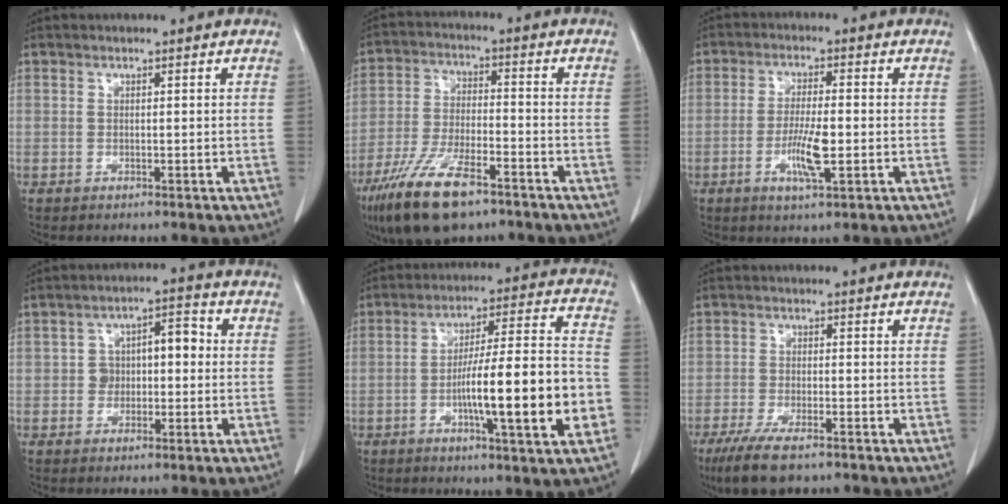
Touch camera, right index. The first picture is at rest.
{"total": 13.4, "force": [-8.9, 3.9, 9.3], "torque": [-0.184, -0.020, -0.160]}
{"total": 6.3, "force": [-1.7, 0.7, 6.1], "torque": [-0.116, -0.008, -0.029]}
{"total": 5.7, "force": [-0.1, 3.5, 4.4], "torque": [-0.074, 0.039, 0.001]}
{"total": 17.1, "force": [-4.4, 1.0, 16.5], "torque": [-0.259, 0.008, -0.065]}
{"total": 8.3, "force": [-5.8, 2.1, 5.4], "torque": [-0.099, -0.018, -0.097]}